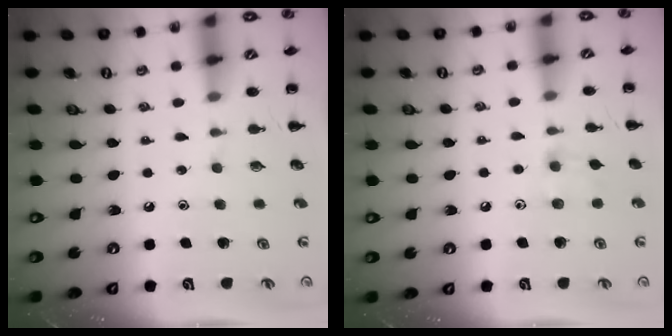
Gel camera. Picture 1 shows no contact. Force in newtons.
{"total": 4.8, "press": 4.6, "slide": 1.3}